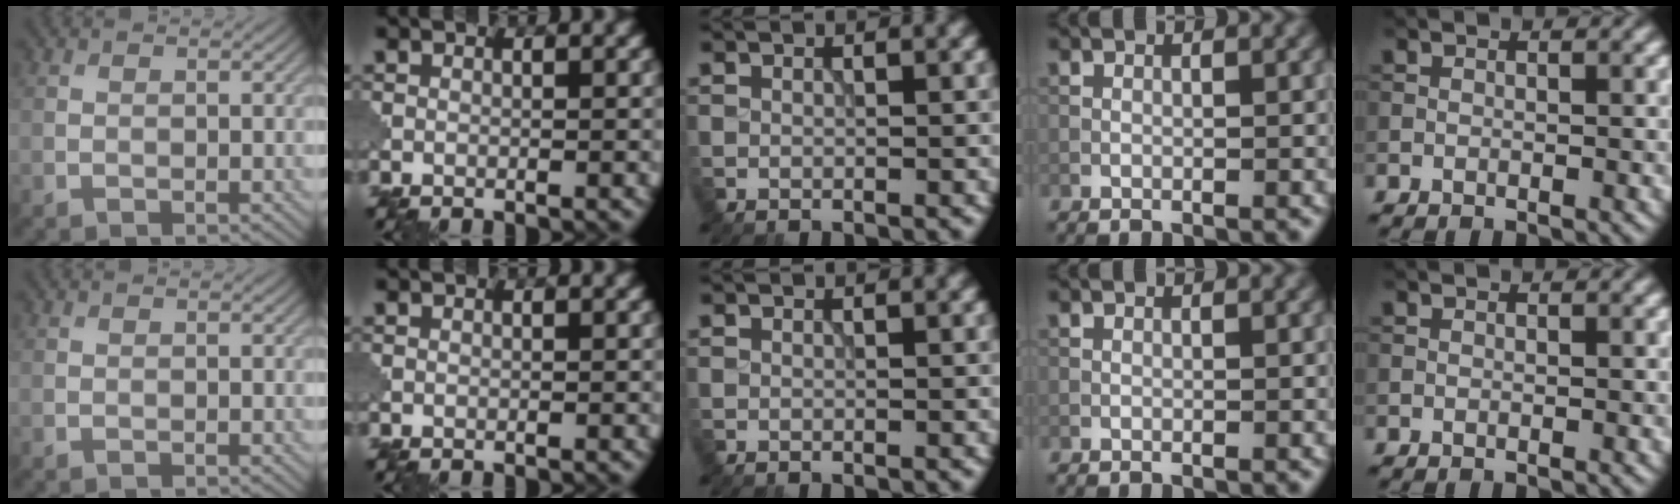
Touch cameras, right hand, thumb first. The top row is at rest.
{}